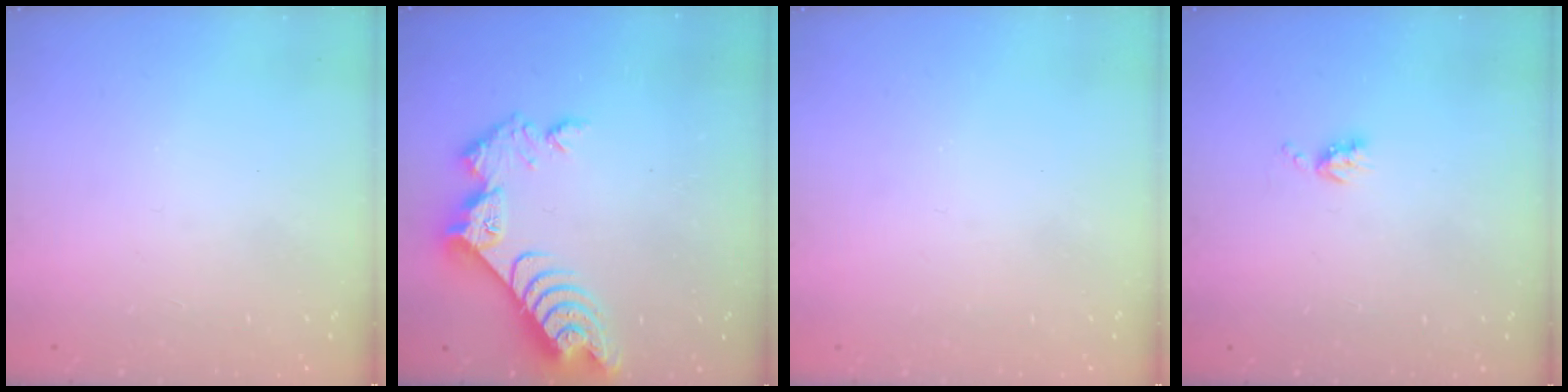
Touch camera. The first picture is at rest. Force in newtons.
{"total": 9.6, "press": 9.5, "slide": 0.9}
{"total": 0.7, "press": 0.7, "slide": 0.1}
{"total": 5.8, "press": 5.7, "slide": 0.8}